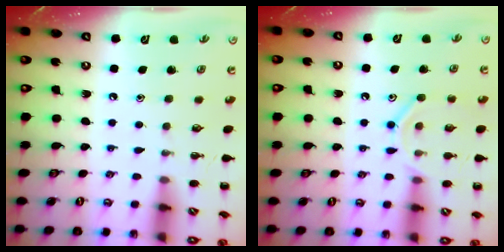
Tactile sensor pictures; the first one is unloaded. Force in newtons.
{"total": 9.2, "press": 9.2, "slide": 1.0}